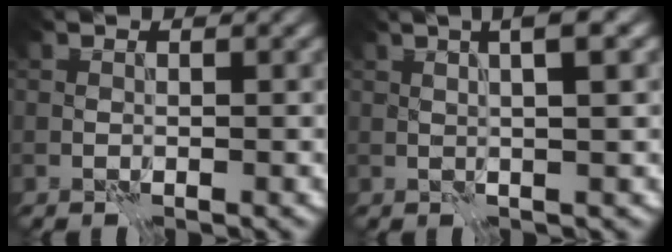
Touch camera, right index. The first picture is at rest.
{"total": 4.4, "force": [1.8, 1.3, 3.8], "torque": [-0.037, 0.020, 0.008]}